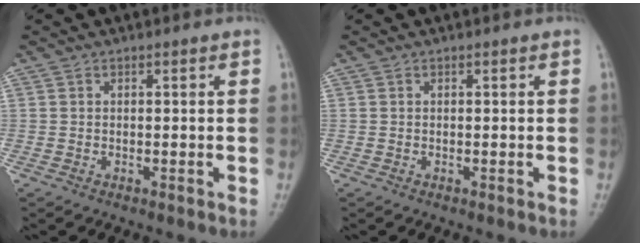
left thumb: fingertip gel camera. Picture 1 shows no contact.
{"total": 0.0}